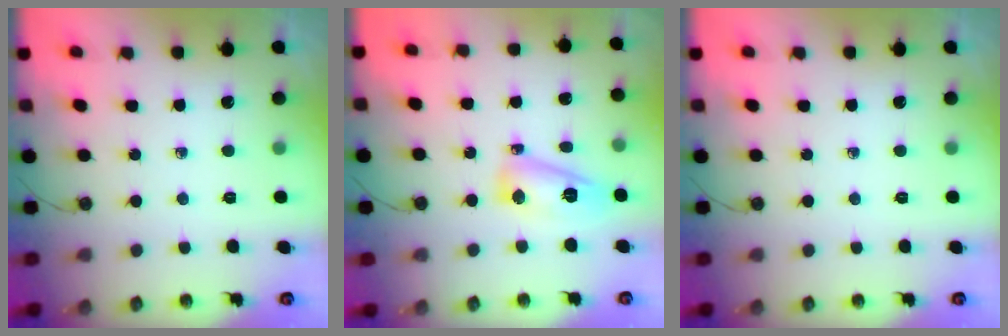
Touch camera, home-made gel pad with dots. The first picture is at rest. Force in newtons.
{"total": 10.5, "press": 10.5, "slide": 1.1}
{"total": 0.0}